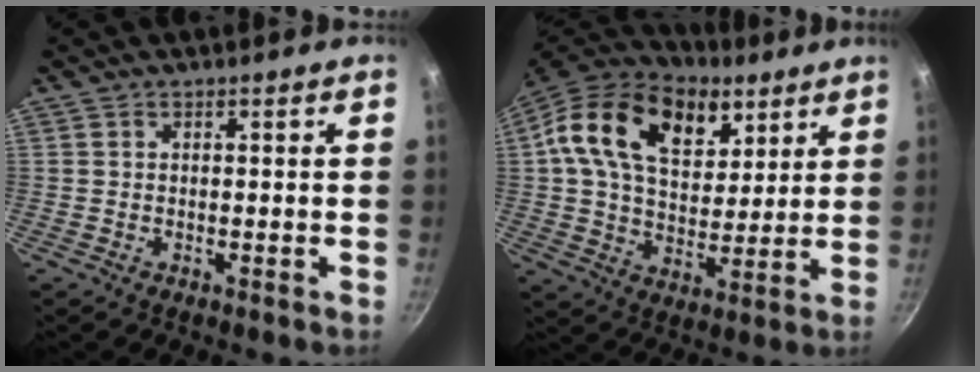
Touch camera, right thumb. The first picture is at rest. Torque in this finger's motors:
{"motor_torque": [0.06, 0.67, 0.54, -0.26, 0.17]}